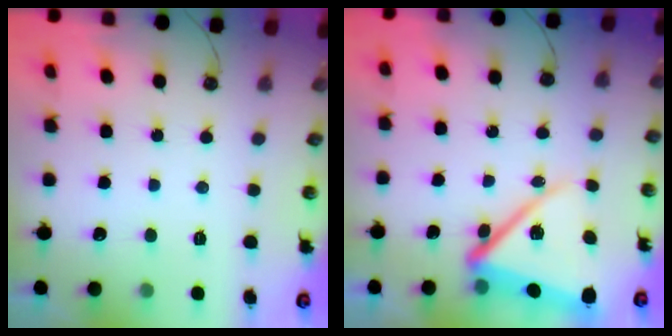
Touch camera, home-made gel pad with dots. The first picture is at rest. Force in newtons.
{"total": 14.3, "press": 14.2, "slide": 1.6}